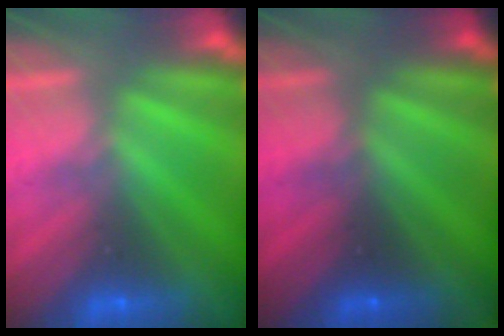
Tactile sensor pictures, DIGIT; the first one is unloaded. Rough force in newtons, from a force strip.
{"total": 2.0}